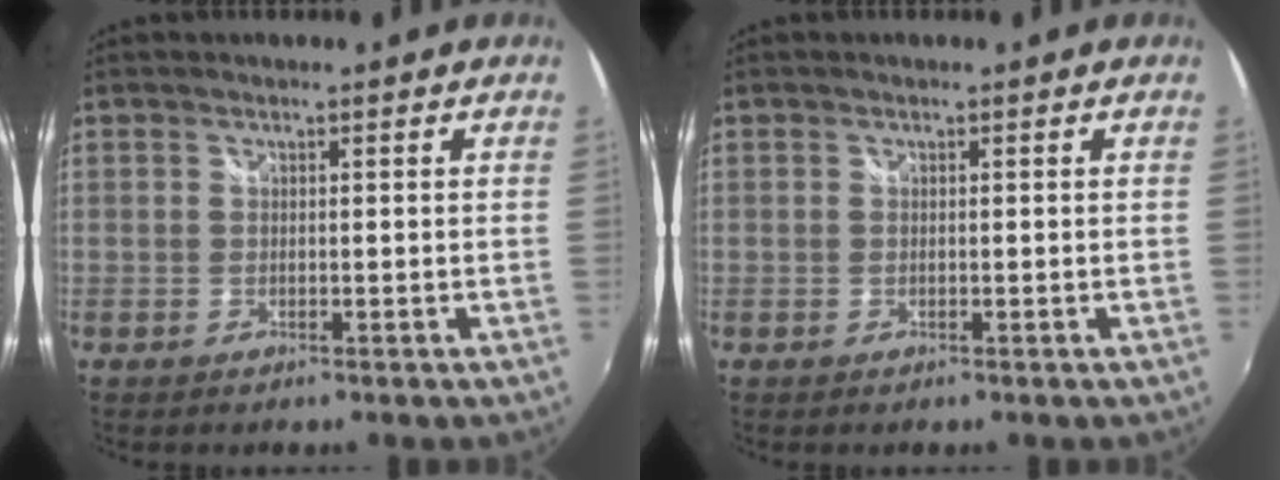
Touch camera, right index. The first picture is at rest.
{"total": 0.0}